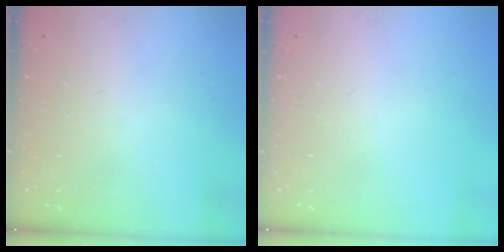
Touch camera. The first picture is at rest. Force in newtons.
{"total": 0.0}